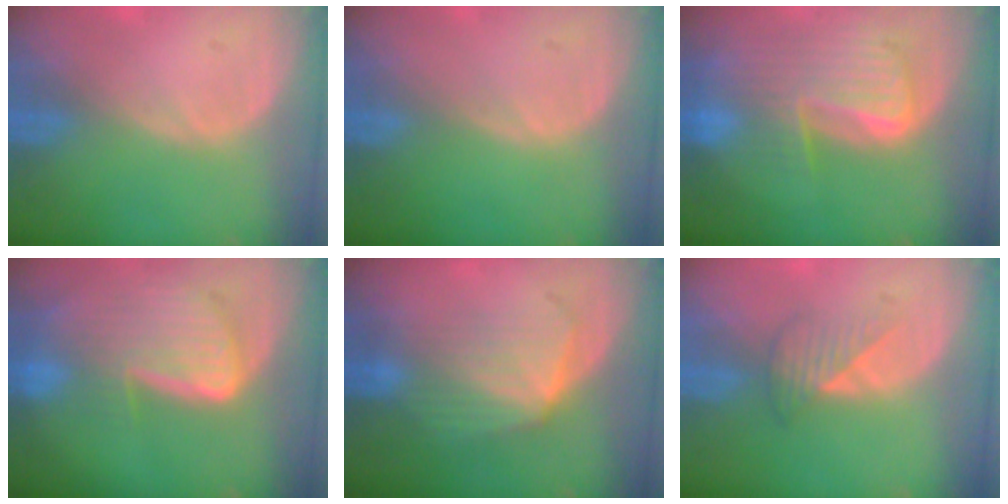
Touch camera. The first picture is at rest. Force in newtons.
{"total": 0.0}
{"total": 9.9, "press": 8.4, "slide": 5.1}
{"total": 9.2, "press": 8.0, "slide": 4.7}
{"total": 7.2, "press": 6.5, "slide": 3.0}
{"total": 3.5, "press": 3.2, "slide": 1.5}